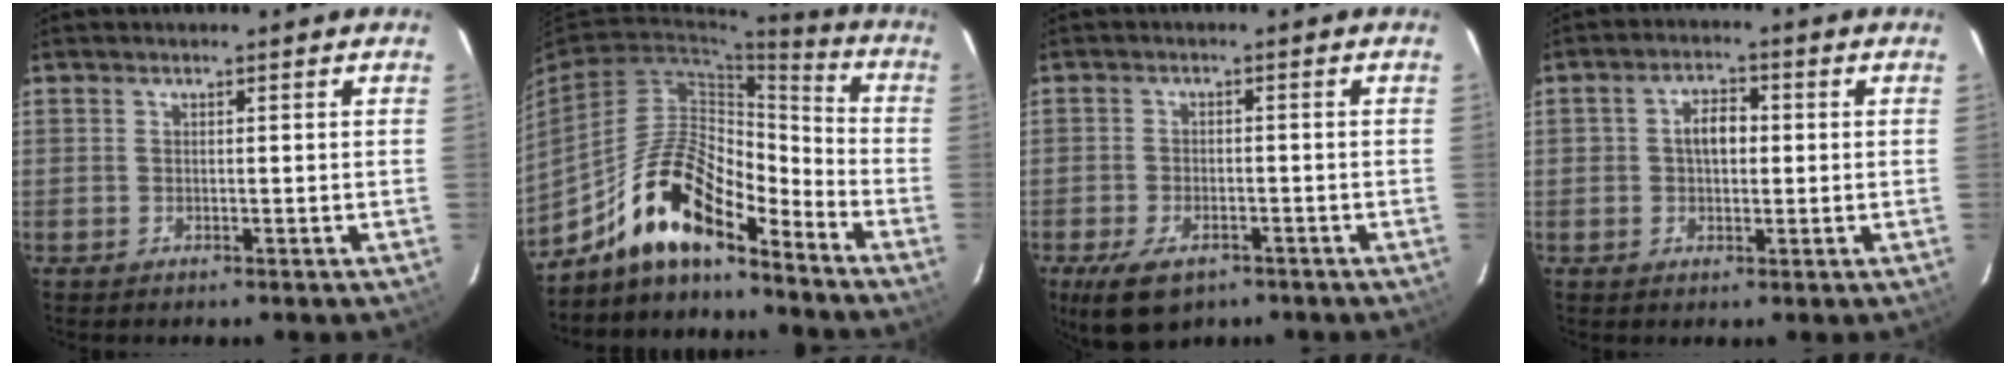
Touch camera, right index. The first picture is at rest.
{"total": 14.8, "force": [-11.4, 4.6, 8.2], "torque": [-0.154, 0.021, -0.210]}
{"total": 7.9, "force": [-4.8, 4.1, 4.7], "torque": [-0.108, -0.019, -0.079]}
{"total": 4.7, "force": [0.3, 3.1, 3.5], "torque": [-0.059, 0.014, 0.007]}